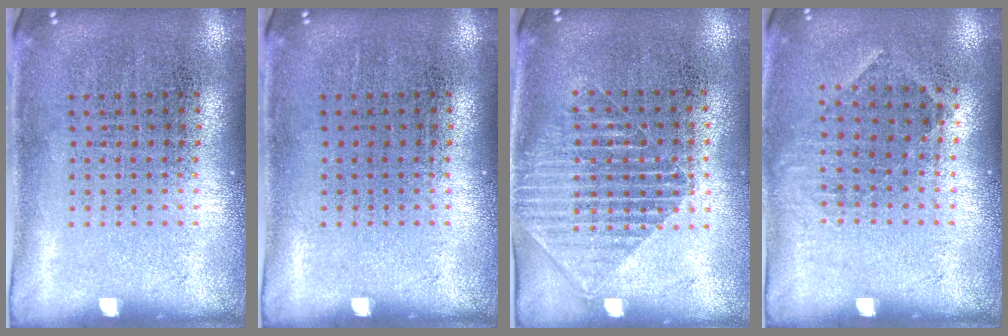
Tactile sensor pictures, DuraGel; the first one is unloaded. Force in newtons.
{"total": 0.0}
{"total": 1.4, "press": 1.2, "slide": 0.8}
{"total": 0.9, "press": 0.7, "slide": 0.5}